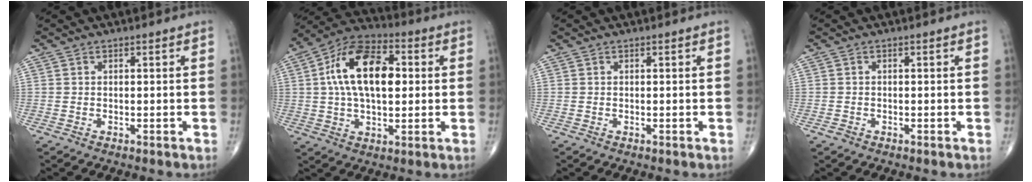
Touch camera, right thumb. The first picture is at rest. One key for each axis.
{"total": 16.7, "fx": 2.5, "fy": 9.2, "fz": 13.7, "tx": -0.228, "ty": 0.019, "tz": 0.036}
{"total": 0.0}
{"total": 0.8, "fx": -0.5, "fy": 0.5, "fz": 0.2, "tx": -0.003, "ty": 0.002, "tz": -0.011}